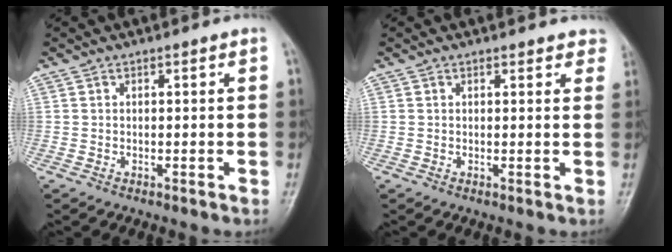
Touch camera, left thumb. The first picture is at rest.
{"total": 3.0, "force": [2.7, 1.4, 0.6], "torque": [0.024, -0.009, 0.014]}